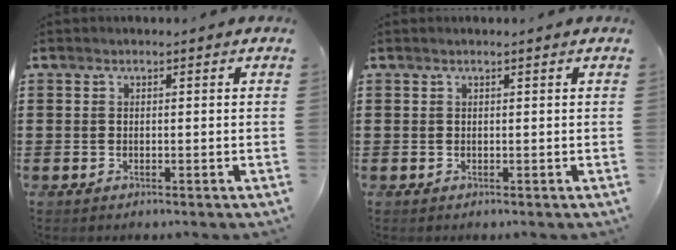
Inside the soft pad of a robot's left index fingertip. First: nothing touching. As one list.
[{"total": 0.0}]